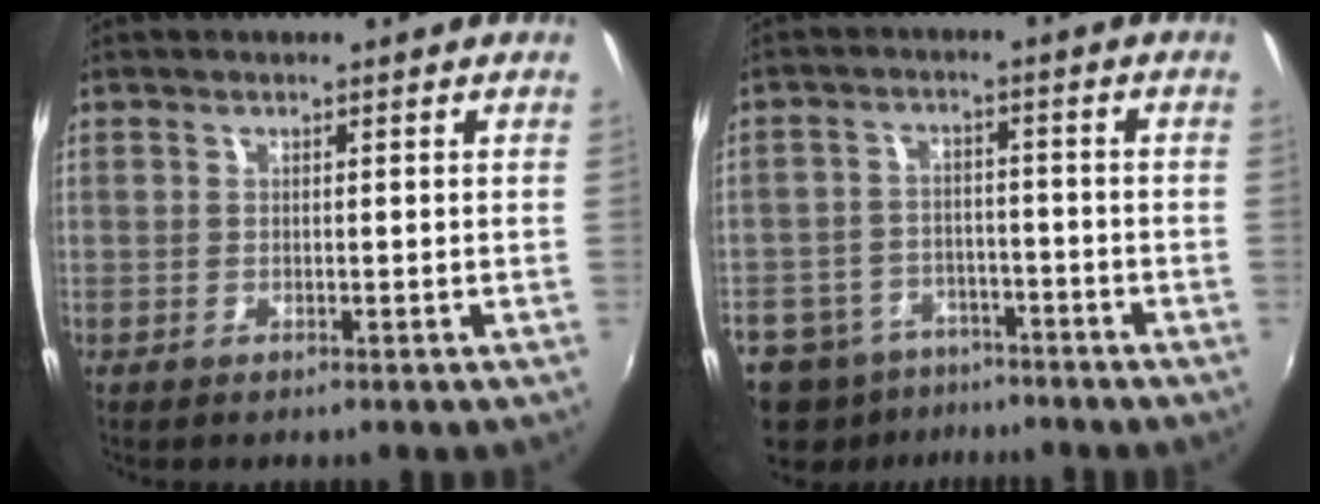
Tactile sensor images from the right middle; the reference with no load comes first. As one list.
[{"total": 12.2, "force": [-8.4, 7.6, 4.5], "torque": [-0.134, -0.004, -0.131]}]